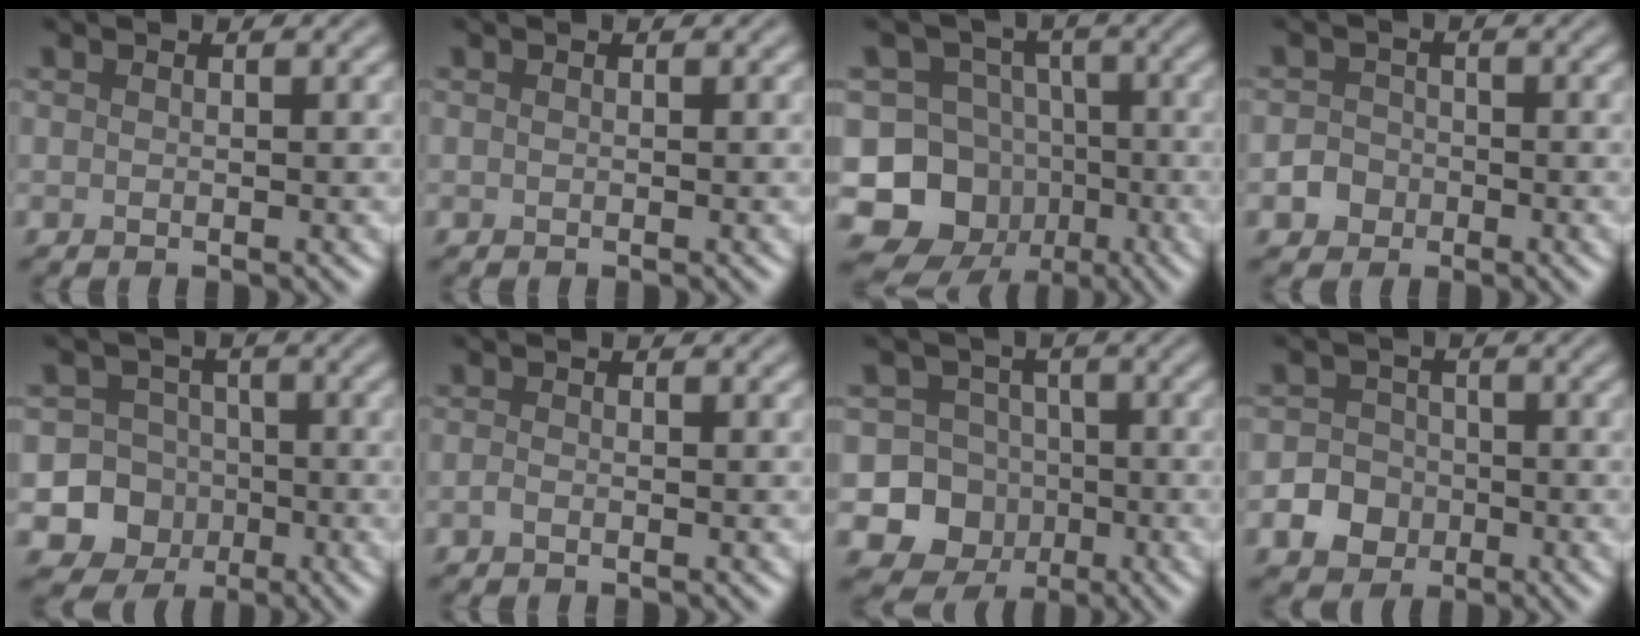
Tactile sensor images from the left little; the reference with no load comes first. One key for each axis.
{"total": 0.0}
{"total": 9.7, "fx": -3.6, "fy": 8.6, "fz": 2.8, "tx": -0.052, "ty": 0.004, "tz": -0.084}
{"total": 2.0, "fx": -0.8, "fy": 1.8, "fz": 0.4, "tx": 0.006, "ty": 0.002, "tz": -0.021}
{"total": 10.1, "fx": -3.6, "fy": 9.3, "fz": 1.6, "tx": -0.015, "ty": -0.014, "tz": -0.081}
{"total": 0.6, "fx": -0.4, "fy": 0.2, "fz": 0.4, "tx": -0.009, "ty": -0.002, "tz": -0.009}
{"total": 10.5, "fx": -2.9, "fy": 9.9, "fz": 2.3, "tx": -0.024, "ty": 0.001, "tz": -0.073}
{"total": 3.8, "fx": -1.5, "fy": 3.3, "fz": 1.0, "tx": 0.002, "ty": -0.001, "tz": -0.039}